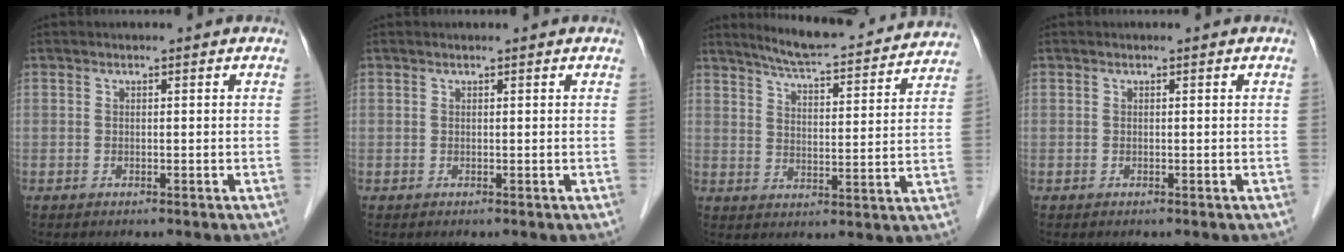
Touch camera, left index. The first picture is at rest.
{"total": 1.0, "force": [0.9, 0.0, 0.4], "torque": [-0.009, 0.010, 0.013]}
{"total": 18.3, "force": [17.0, 2.0, 6.5], "torque": [-0.096, -0.007, 0.224]}
{"total": 0.0}